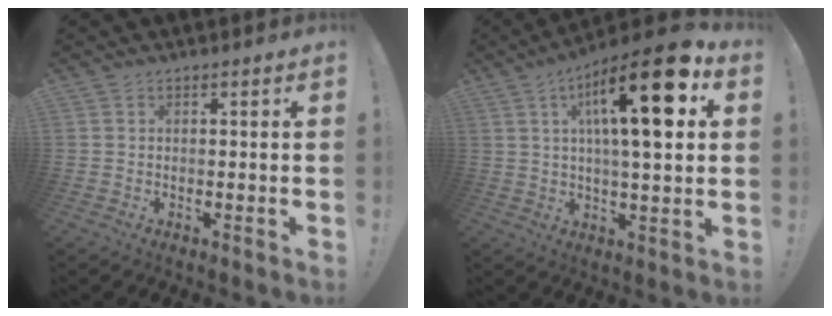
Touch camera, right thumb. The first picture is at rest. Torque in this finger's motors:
{"motor_torque": [1.54, 3.46, 0.41, 0.26, 0.52]}